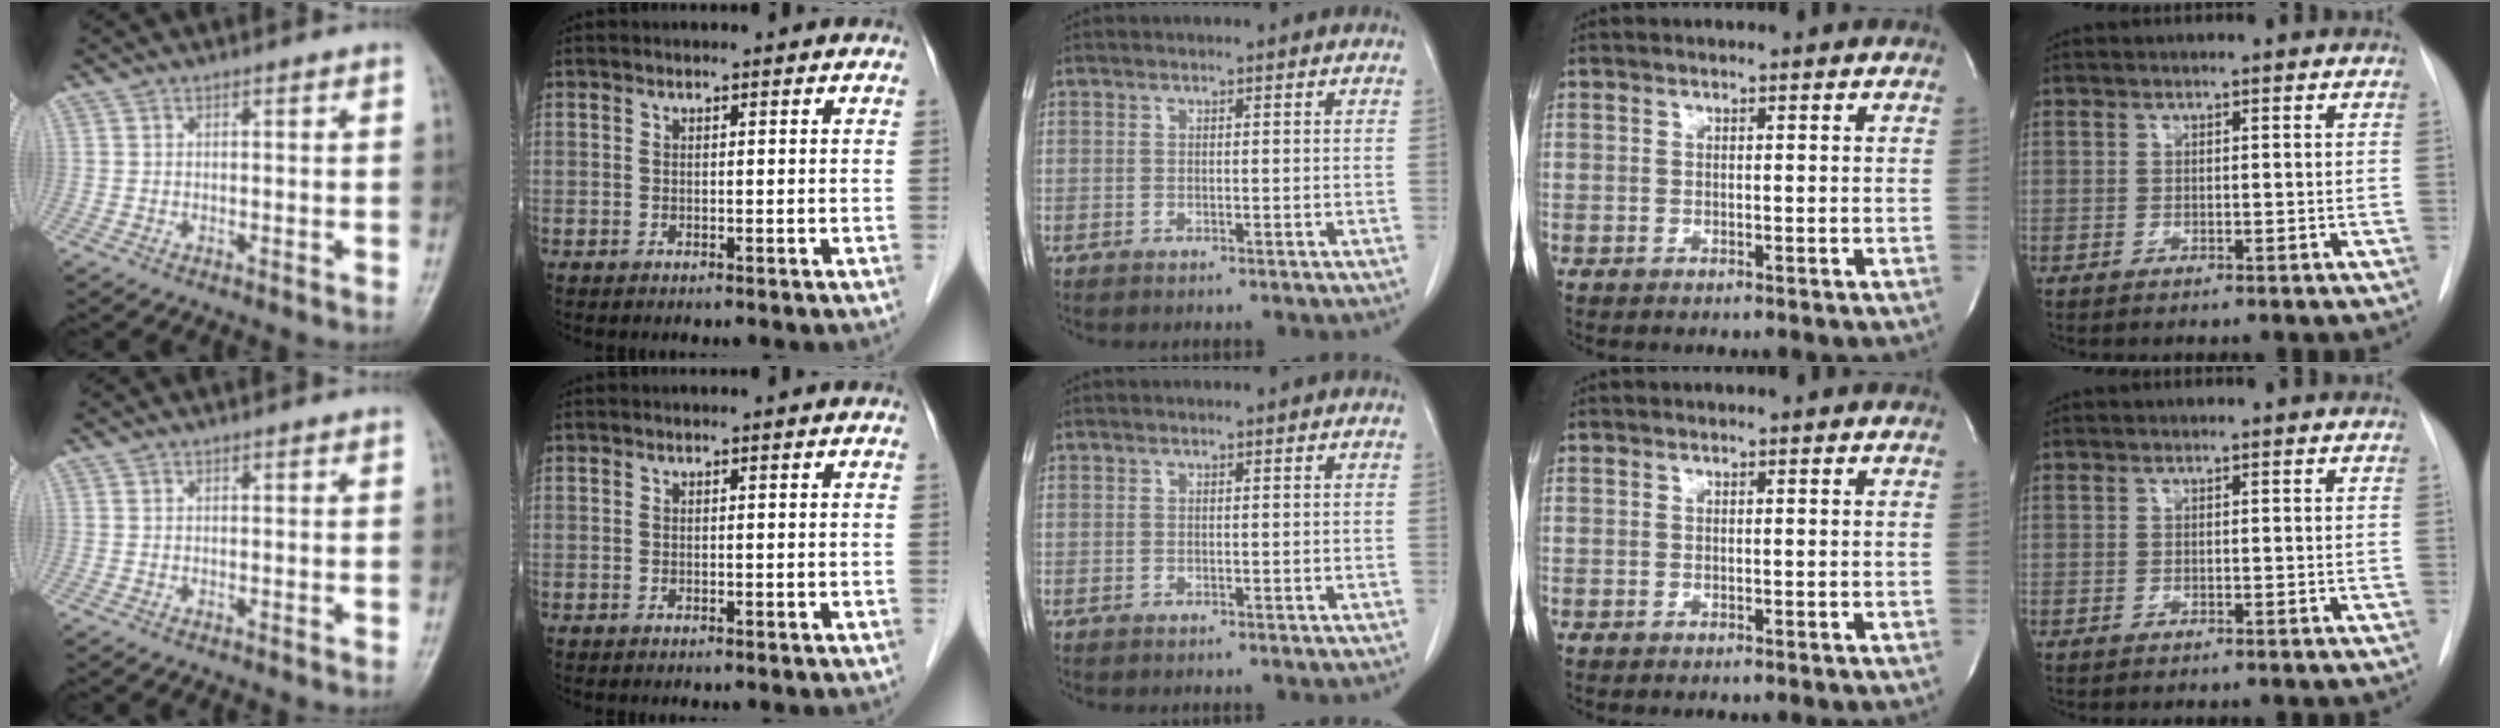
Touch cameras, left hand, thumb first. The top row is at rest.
{}